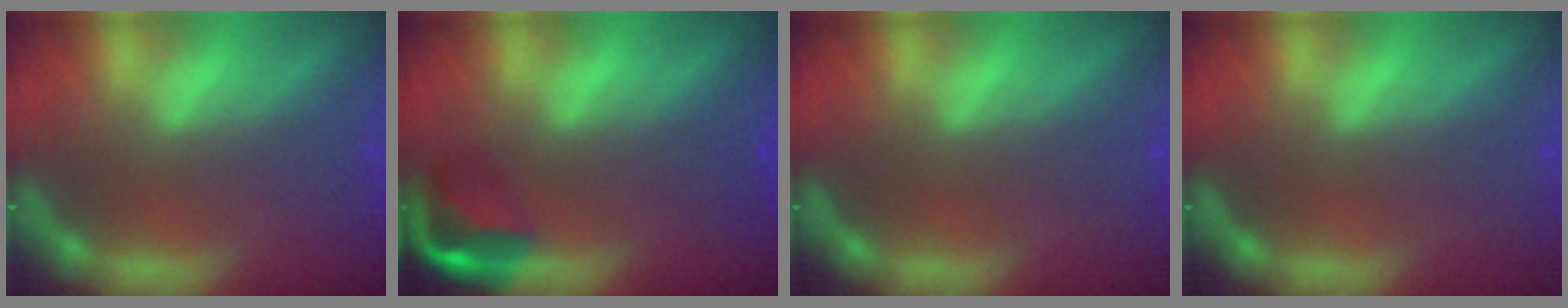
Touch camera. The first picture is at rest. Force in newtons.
{"total": 3.9}
{"total": 0.0}
{"total": 0.0}